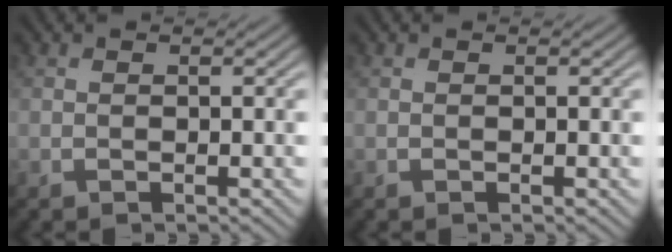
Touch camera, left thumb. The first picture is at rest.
{"total": 0.0}